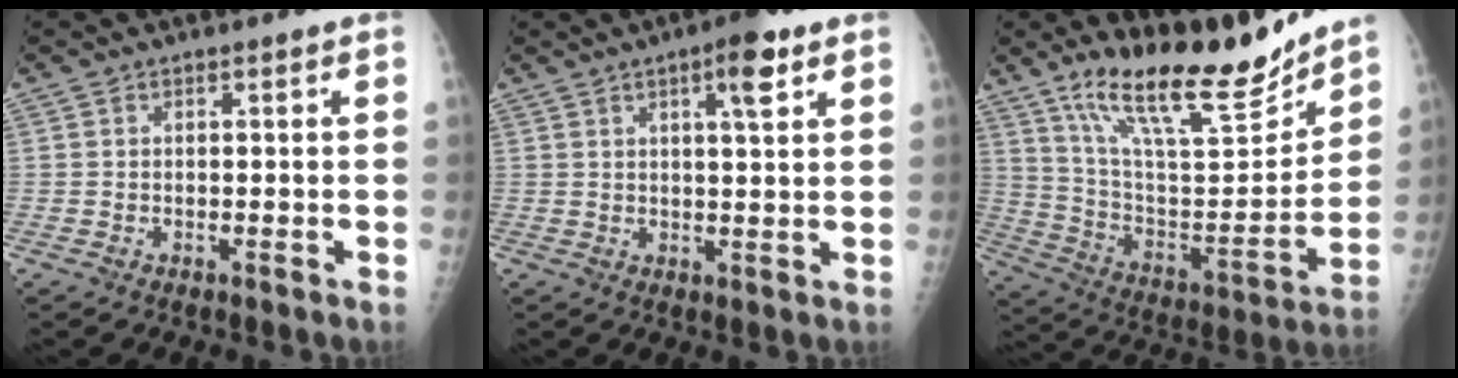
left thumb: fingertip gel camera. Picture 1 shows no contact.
{"total": 6.5, "force": [3.3, 1.7, 5.4], "torque": [-0.070, -0.013, 0.045]}
{"total": 21.3, "force": [16.8, 5.4, 11.8], "torque": [-0.160, -0.100, 0.290]}